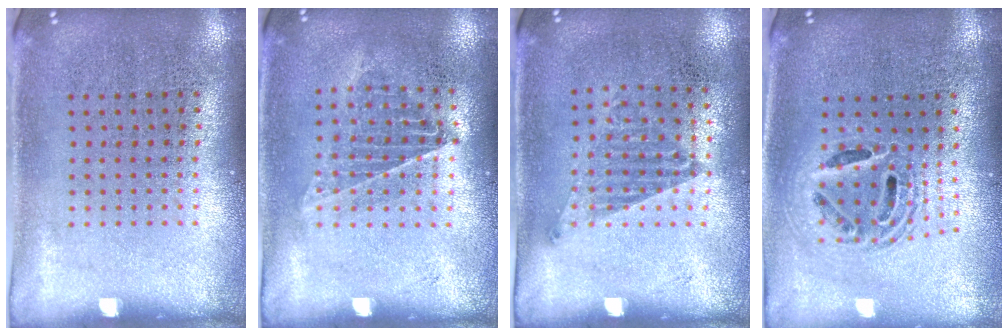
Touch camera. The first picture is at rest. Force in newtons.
{"total": 1.0, "press": 1.0, "slide": 0.1}
{"total": 1.0, "press": 0.8, "slide": 0.7}
{"total": 1.8, "press": 1.5, "slide": 1.1}